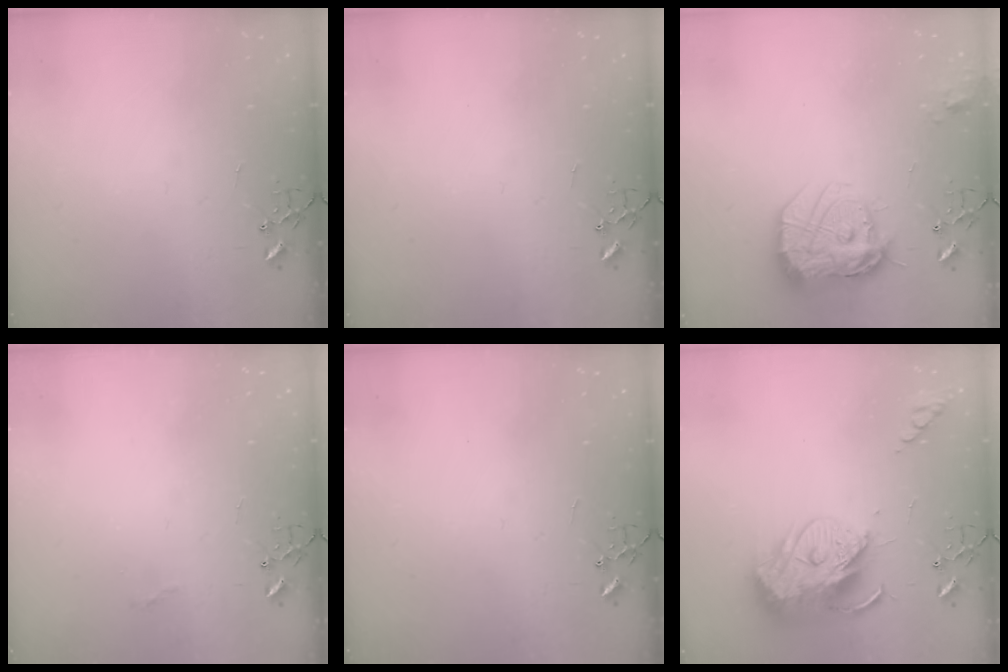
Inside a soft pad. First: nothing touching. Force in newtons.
{"total": 0.0}
{"total": 17.7, "press": 17.7, "slide": 1.6}
{"total": 6.0, "press": 5.9, "slide": 0.7}
{"total": 0.0}
{"total": 15.2, "press": 15.0, "slide": 1.9}